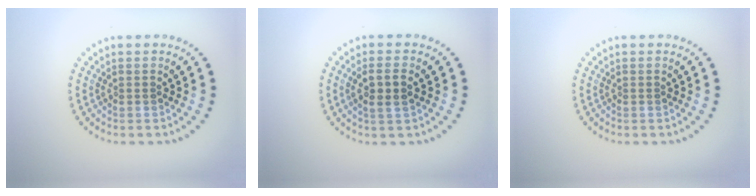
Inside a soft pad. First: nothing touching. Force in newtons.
{"total": 2.3, "press": 2.2, "slide": 0.9}
{"total": 0.0}